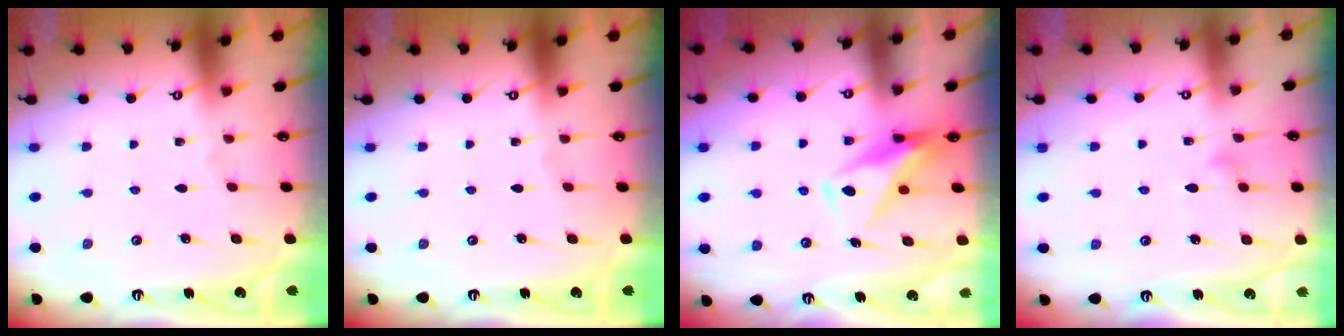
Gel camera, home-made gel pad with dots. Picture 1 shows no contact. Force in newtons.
{"total": 0.0}
{"total": 9.5, "press": 9.5, "slide": 0.9}
{"total": 7.8, "press": 7.8, "slide": 0.6}